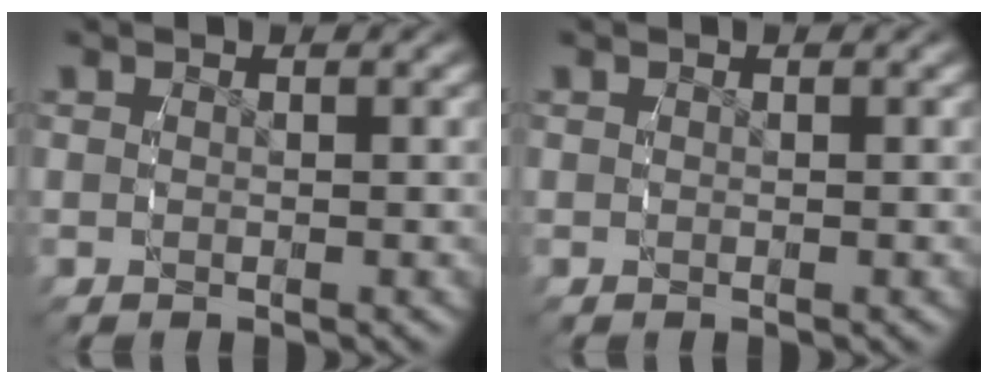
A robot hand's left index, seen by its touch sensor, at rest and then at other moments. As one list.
[{"total": 0.0}]